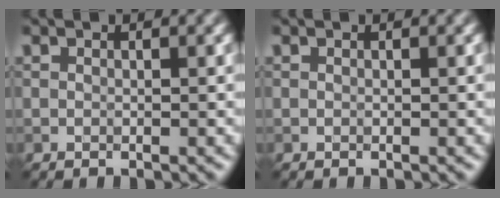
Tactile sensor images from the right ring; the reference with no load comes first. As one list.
[{"total": 0.0}]